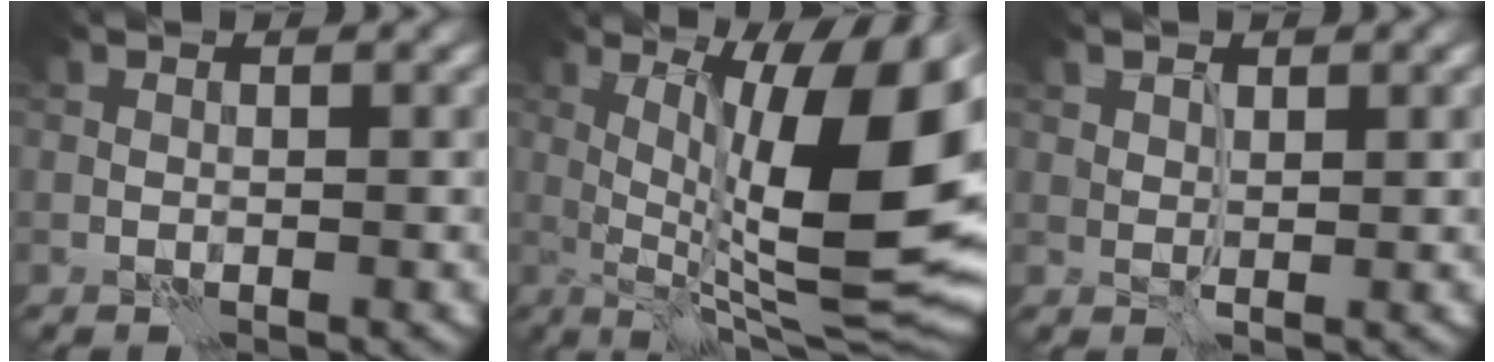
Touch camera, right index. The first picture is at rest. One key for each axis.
{"total": 16.5, "fx": 1.5, "fy": 5.1, "fz": 15.6, "tx": -0.197, "ty": 0.013, "tz": 0.031}
{"total": 1.1, "fx": 0.7, "fy": 0.7, "fz": 0.4, "tx": -0.007, "ty": -0.002, "tz": 0.016}